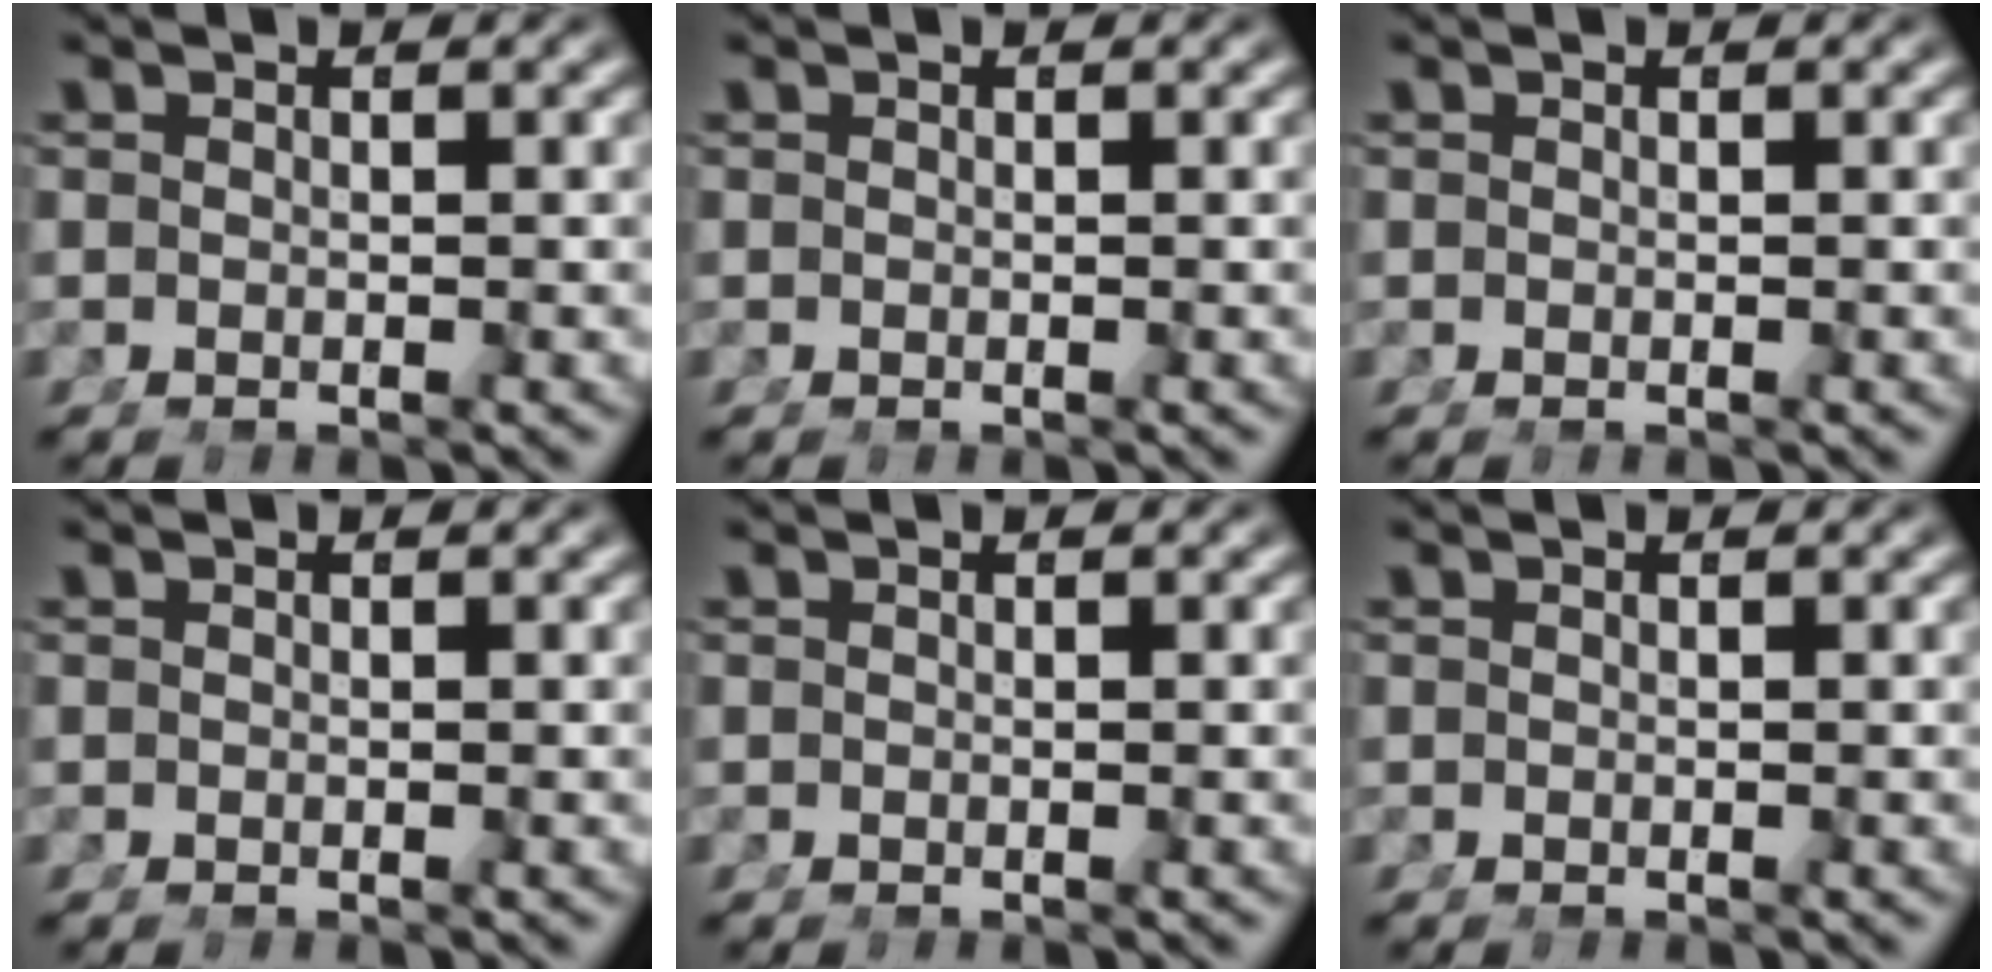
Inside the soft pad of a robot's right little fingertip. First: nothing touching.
{"total": 0.0}
{"total": 0.0}
{"total": 0.0}
{"total": 0.0}
{"total": 0.0}